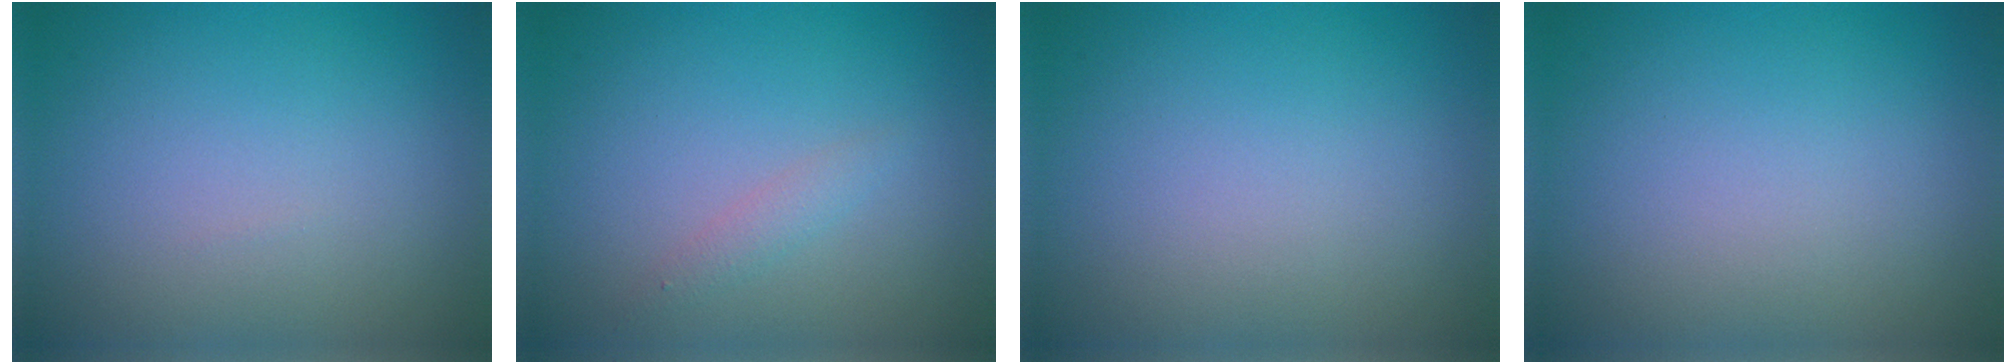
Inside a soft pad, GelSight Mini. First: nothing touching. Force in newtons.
{"total": 1.1, "press": 1.1, "slide": 0.1}
{"total": 0.0}
{"total": 0.0}